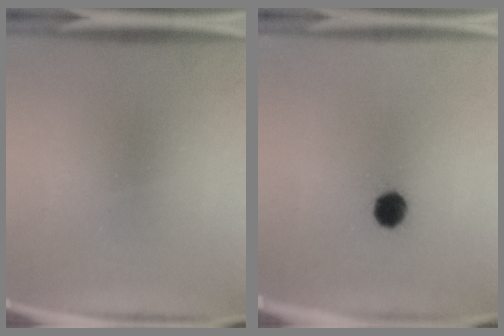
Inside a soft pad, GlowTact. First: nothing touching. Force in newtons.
{"total": 5.4}